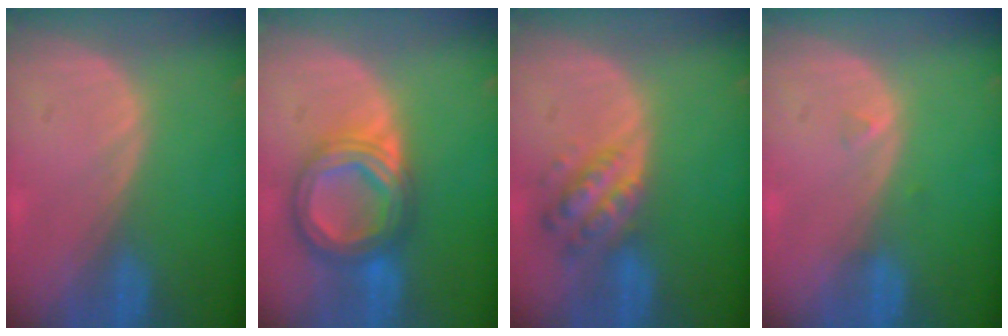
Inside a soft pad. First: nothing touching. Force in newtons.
{"total": 8.4, "press": 8.4, "slide": 0.5}
{"total": 6.2, "press": 5.6, "slide": 2.7}
{"total": 0.7, "press": 0.7, "slide": 0.2}